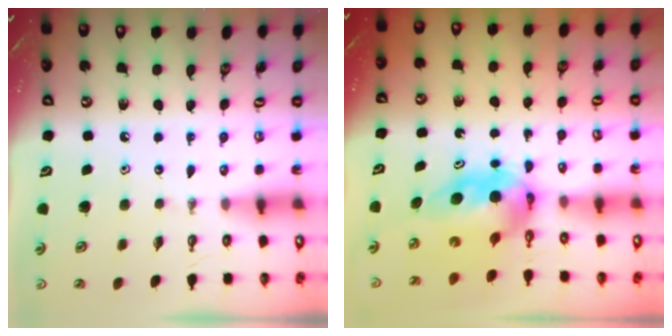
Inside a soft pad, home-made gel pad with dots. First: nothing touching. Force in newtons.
{"total": 6.7, "press": 6.6, "slide": 1.4}